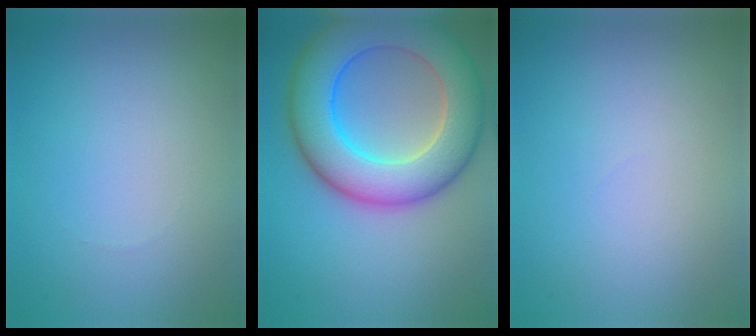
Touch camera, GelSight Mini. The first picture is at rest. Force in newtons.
{"total": 11.1, "press": 11.1, "slide": 0.4}
{"total": 0.0}